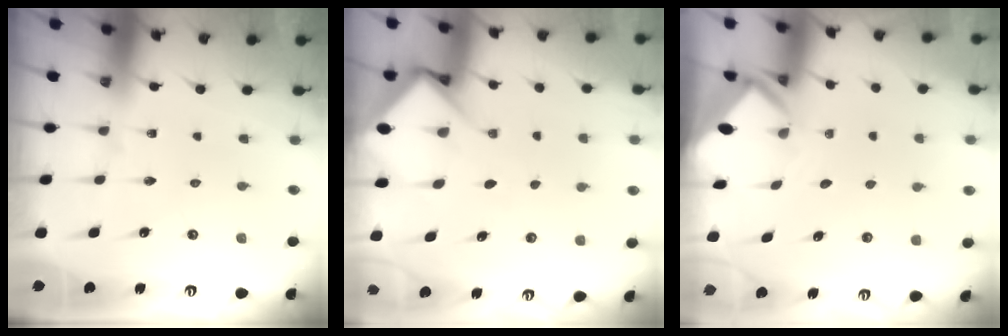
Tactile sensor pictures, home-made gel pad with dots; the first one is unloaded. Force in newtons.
{"total": 8.5, "press": 8.4, "slide": 0.8}
{"total": 3.1, "press": 3.1, "slide": 0.2}